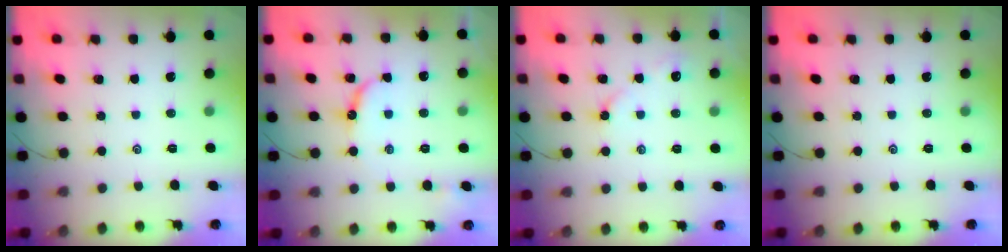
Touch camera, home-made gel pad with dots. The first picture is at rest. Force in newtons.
{"total": 8.1, "press": 8.1, "slide": 0.6}
{"total": 4.4, "press": 4.4, "slide": 0.6}
{"total": 0.0}